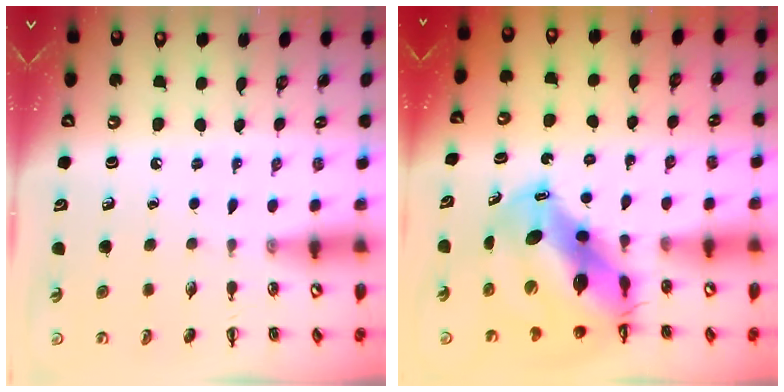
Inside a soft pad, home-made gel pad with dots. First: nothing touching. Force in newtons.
{"total": 13.6, "press": 12.9, "slide": 4.1}